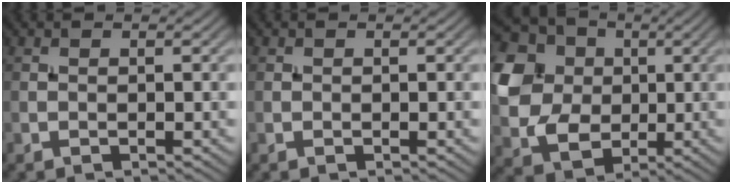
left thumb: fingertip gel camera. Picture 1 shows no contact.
{"total": 0.0}
{"total": 12.3, "force": [1.9, 10.1, 6.8], "torque": [-0.196, -0.001, 0.036]}